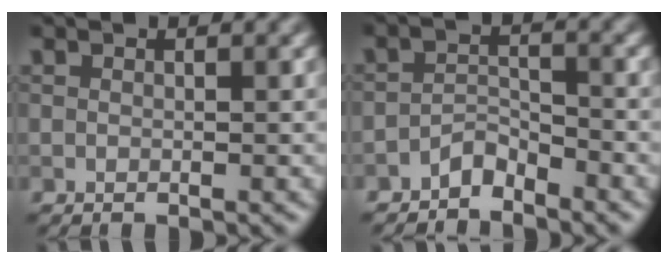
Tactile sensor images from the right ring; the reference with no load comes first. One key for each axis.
{"total": 2.2, "fx": -2.0, "fy": 0.7, "fz": 0.7, "tx": -0.011, "ty": 0.010, "tz": -0.040}